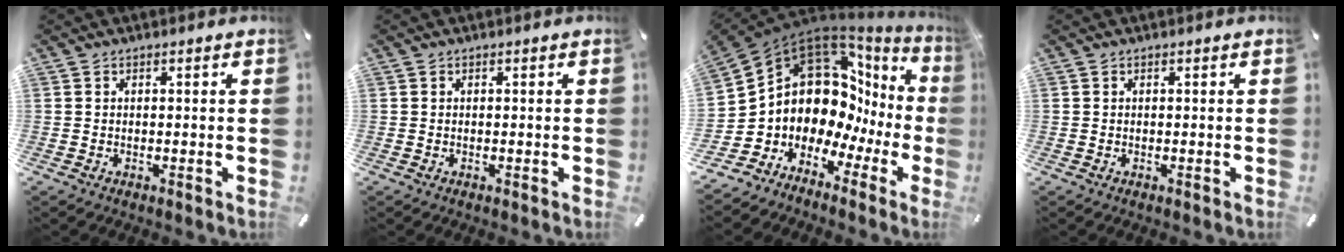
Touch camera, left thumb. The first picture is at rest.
{"total": 0.0}
{"total": 12.1, "force": [3.4, 9.8, 6.2], "torque": [-0.125, -0.088, 0.060]}
{"total": 0.0}